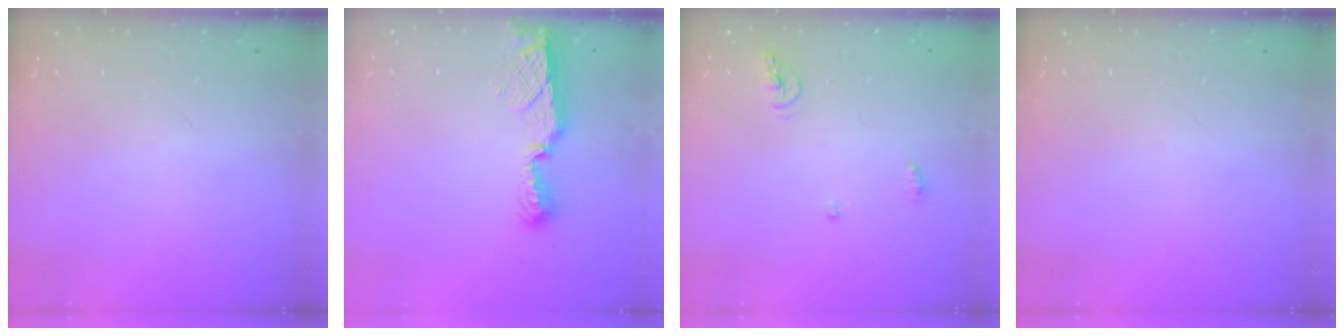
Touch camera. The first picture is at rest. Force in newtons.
{"total": 7.6, "press": 7.6, "slide": 0.2}
{"total": 5.6, "press": 5.6, "slide": 0.2}
{"total": 0.0}